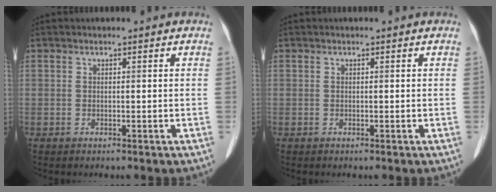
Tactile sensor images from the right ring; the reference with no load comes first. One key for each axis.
{"total": 0.0}